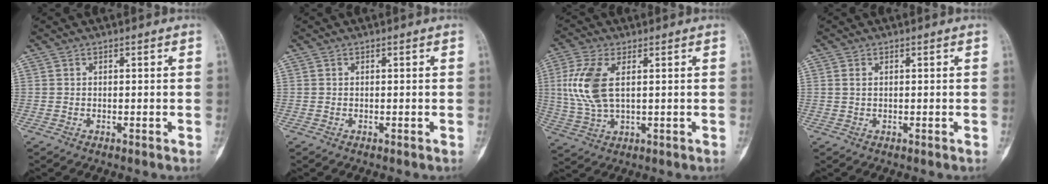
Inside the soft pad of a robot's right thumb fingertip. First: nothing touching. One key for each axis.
{"total": 0.0}
{"total": 10.1, "fx": 2.0, "fy": 4.8, "fz": 8.6, "tx": -0.205, "ty": -0.001, "tz": 0.046}
{"total": 0.9, "fx": 0.3, "fy": 0.5, "fz": 0.7, "tx": -0.018, "ty": 0.002, "tz": 0.009}